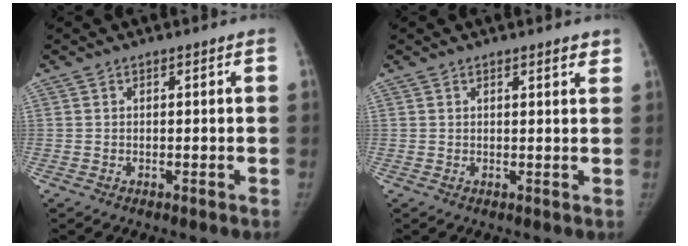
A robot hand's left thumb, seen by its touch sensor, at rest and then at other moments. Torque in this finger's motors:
{"motor_torque": [0.06, 0.14, 0.27, -0.04, 0.06]}